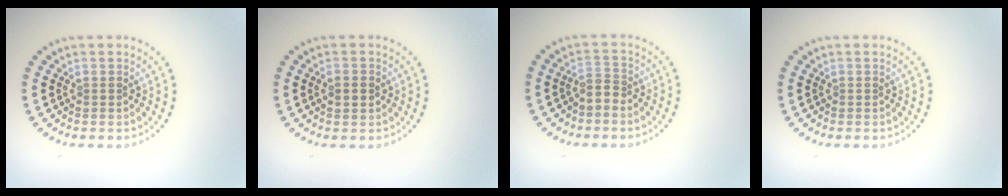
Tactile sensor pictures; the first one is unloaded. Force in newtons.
{"total": 2.0, "press": 2.0, "slide": 0.0}
{"total": 1.7, "press": 1.2, "slide": 1.2}
{"total": 0.0}